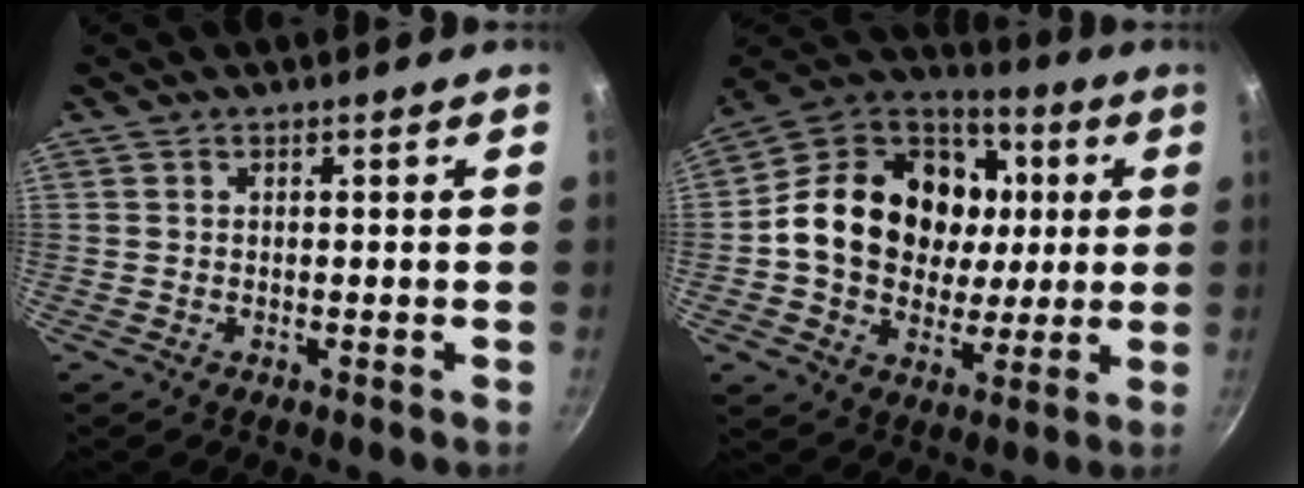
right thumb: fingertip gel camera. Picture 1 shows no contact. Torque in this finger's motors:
{"motor_torque": [-0.96, 1.78, 0.87, -0.78, 0.18]}